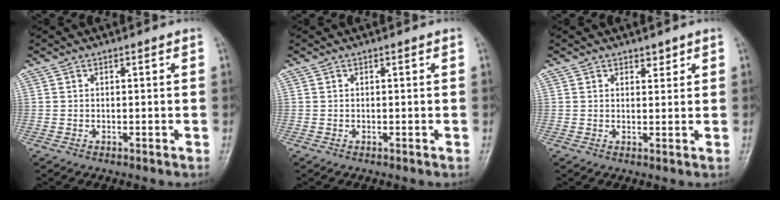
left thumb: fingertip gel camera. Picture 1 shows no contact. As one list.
[{"total": 0.0}, {"total": 1.7, "force": [1.3, 1.0, 0.4], "torque": [0.008, -0.009, 0.018]}]